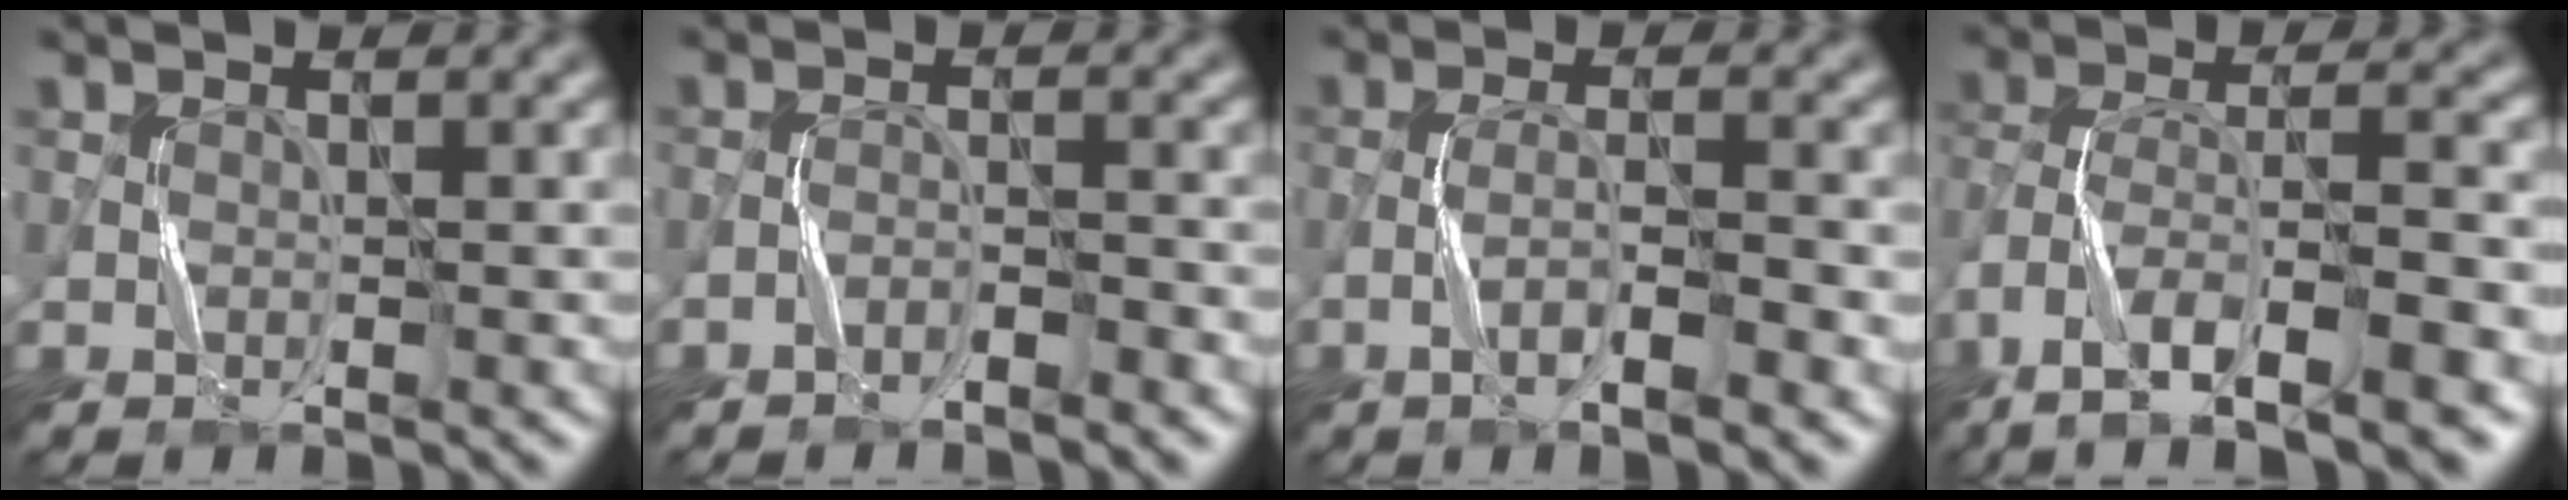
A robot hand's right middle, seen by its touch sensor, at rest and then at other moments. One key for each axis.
{"total": 2.1, "fx": -1.8, "fy": 0.2, "fz": 1.2, "tx": -0.026, "ty": 0.009, "tz": -0.034}
{"total": 4.2, "fx": -1.8, "fy": 0.8, "fz": 3.7, "tx": -0.068, "ty": 0.007, "tz": -0.035}
{"total": 11.6, "fx": -7.4, "fy": 3.6, "fz": 8.2, "tx": -0.161, "ty": 0.004, "tz": -0.123}